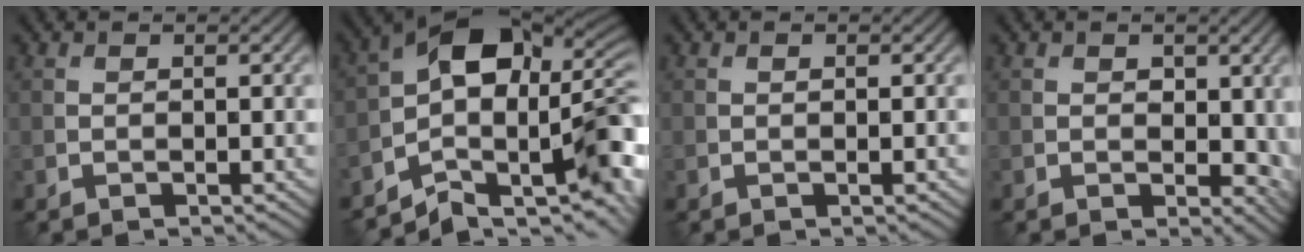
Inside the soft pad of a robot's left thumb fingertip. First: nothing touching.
{"total": 14.7, "force": [-3.3, 8.5, 11.5], "torque": [-0.171, 0.006, -0.061]}
{"total": 0.0}
{"total": 3.9, "force": [0.6, 2.7, 2.7], "torque": [-0.034, -0.012, 0.016]}